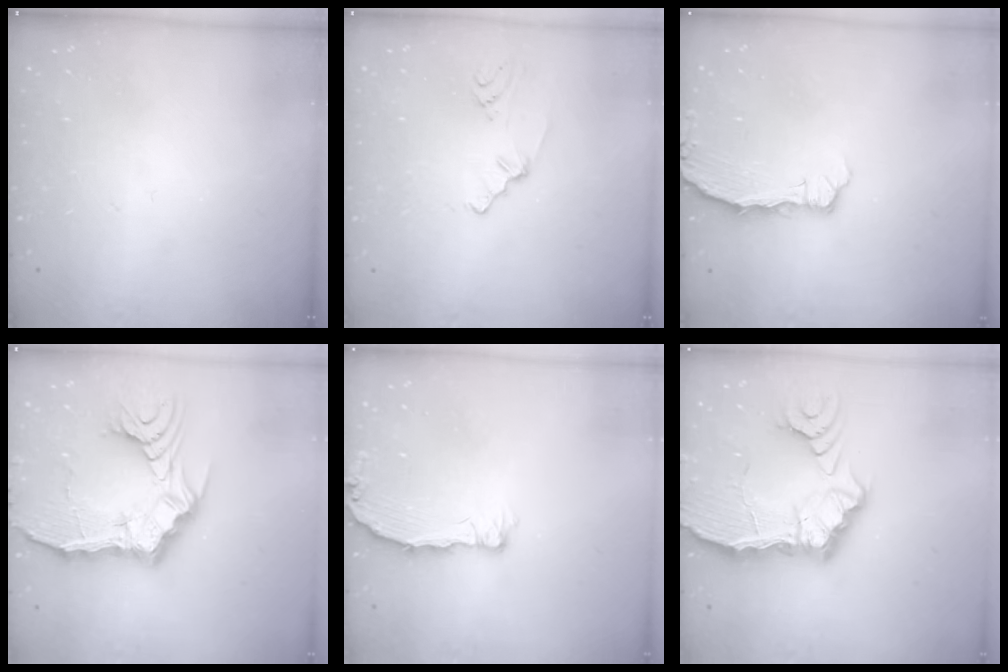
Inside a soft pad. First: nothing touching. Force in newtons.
{"total": 1.5, "press": 1.4, "slide": 0.7}
{"total": 2.4, "press": 2.4, "slide": 0.3}
{"total": 18.5, "press": 18.3, "slide": 2.5}
{"total": 5.4, "press": 5.4, "slide": 0.4}
{"total": 10.6, "press": 10.5, "slide": 1.4}